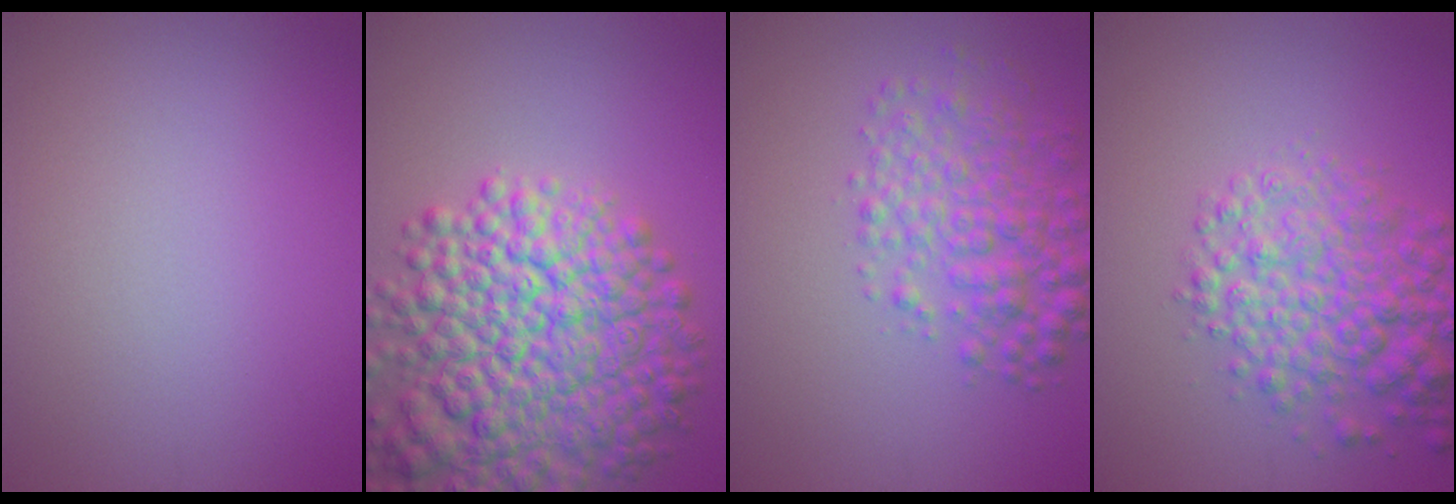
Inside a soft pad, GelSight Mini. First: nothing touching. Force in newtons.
{"total": 11.5, "press": 11.4, "slide": 0.6}
{"total": 4.8, "press": 4.8, "slide": 0.1}
{"total": 6.3, "press": 6.3, "slide": 0.2}